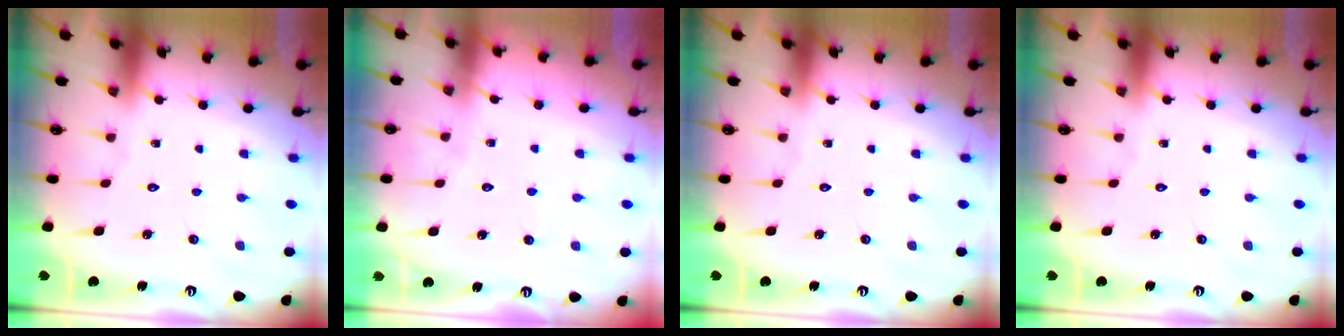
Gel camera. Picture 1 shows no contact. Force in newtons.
{"total": 3.0, "press": 3.0, "slide": 0.3}
{"total": 0.0}
{"total": 0.0}